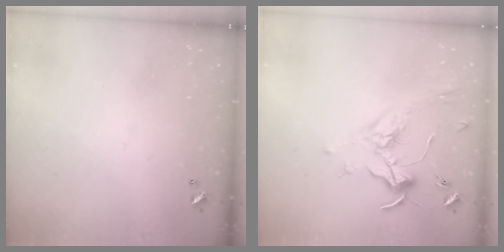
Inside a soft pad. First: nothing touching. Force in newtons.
{"total": 1.9, "press": 1.7, "slide": 0.8}